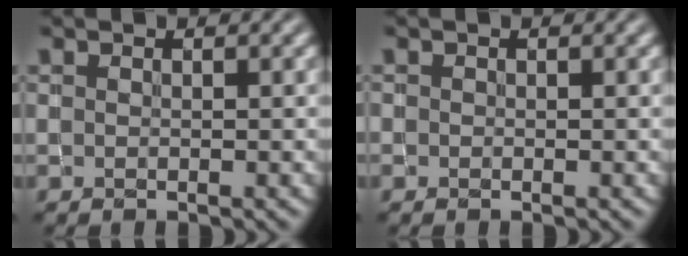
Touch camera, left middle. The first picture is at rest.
{"total": 0.0}